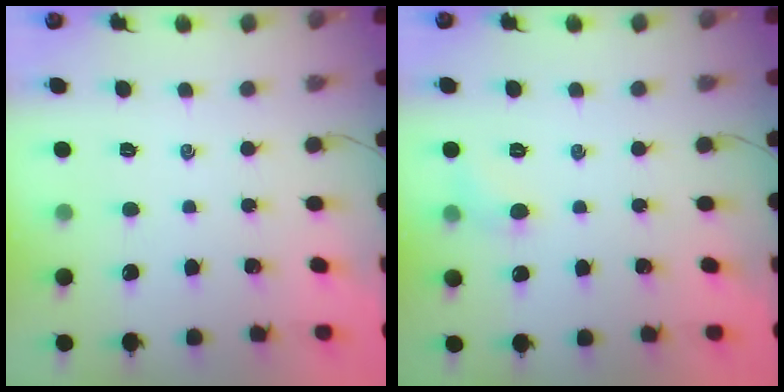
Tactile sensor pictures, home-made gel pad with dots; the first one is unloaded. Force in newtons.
{"total": 4.9, "press": 4.6, "slide": 1.6}